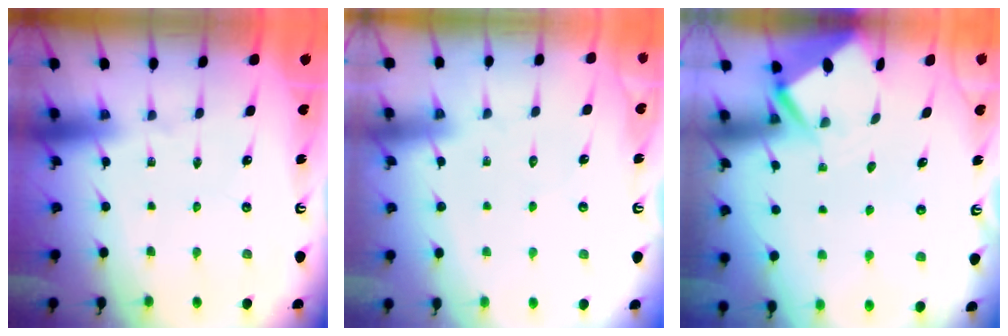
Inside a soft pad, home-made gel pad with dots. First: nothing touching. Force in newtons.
{"total": 2.9, "press": 2.9, "slide": 0.3}
{"total": 3.6, "press": 3.6, "slide": 0.3}